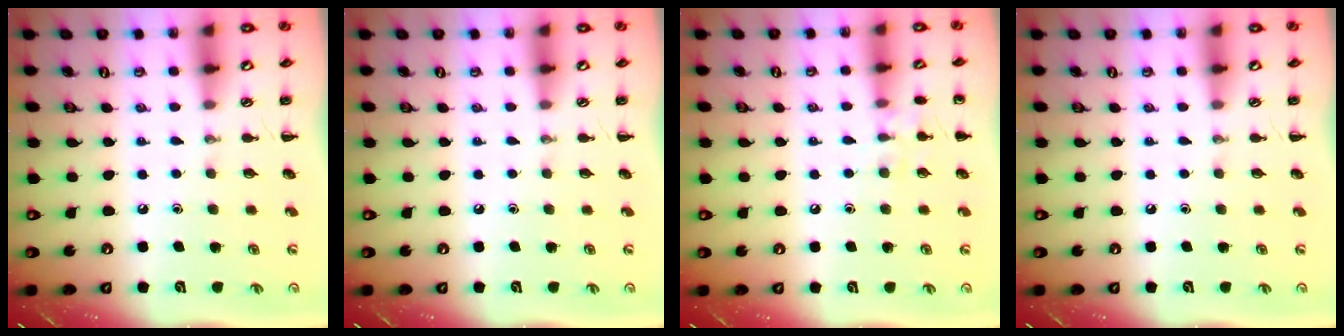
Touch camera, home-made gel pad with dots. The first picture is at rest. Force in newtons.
{"total": 0.0}
{"total": 7.4, "press": 7.1, "slide": 2.1}
{"total": 0.0}